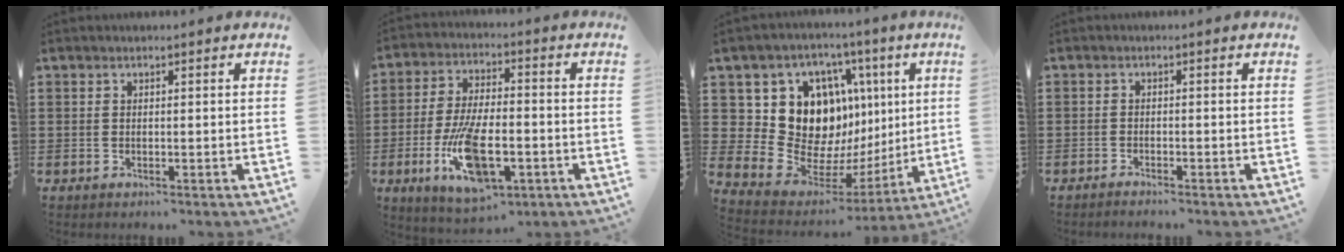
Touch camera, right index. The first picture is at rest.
{"total": 12.4, "force": [-4.3, 5.0, 10.5], "torque": [-0.224, -0.008, -0.075]}
{"total": 14.7, "force": [4.6, 12.1, 7.0], "torque": [-0.140, -0.049, 0.093]}
{"total": 1.1, "force": [-1.1, 0.0, -0.1], "torque": [-0.001, 0.004, -0.023]}